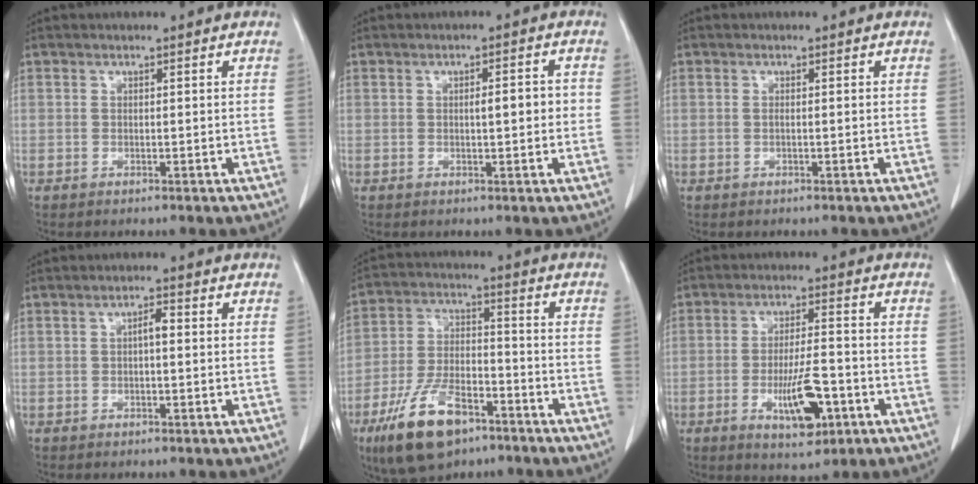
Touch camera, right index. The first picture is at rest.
{"total": 3.1, "force": [0.0, 0.7, 3.1], "torque": [-0.048, 0.003, 0.000]}
{"total": 0.7, "force": [0.0, 0.0, 0.7], "torque": [-0.016, -0.001, 0.001]}
{"total": 1.9, "force": [0.0, 0.5, 1.8], "torque": [-0.031, 0.005, -0.001]}
{"total": 13.2, "force": [-8.1, 5.7, 8.7], "torque": [-0.177, -0.003, -0.145]}
{"total": 9.0, "force": [-3.4, 2.5, 8.0], "torque": [-0.140, -0.006, -0.051]}